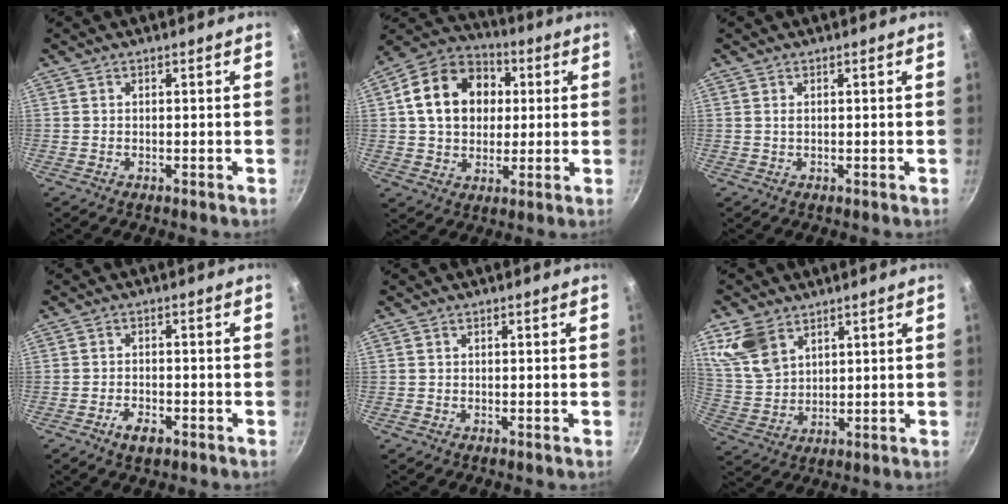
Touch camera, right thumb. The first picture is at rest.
{"total": 17.0, "force": [2.9, 13.3, 10.1], "torque": [-0.146, 0.024, 0.040]}
{"total": 0.7, "force": [0.3, 0.4, 0.6], "torque": [-0.010, 0.000, 0.005]}
{"total": 3.8, "force": [-2.2, 1.8, 2.6], "torque": [-0.045, 0.015, -0.038]}
{"total": 0.0}
{"total": 9.2, "force": [5.3, 6.0, 4.6], "torque": [-0.075, -0.021, 0.117]}